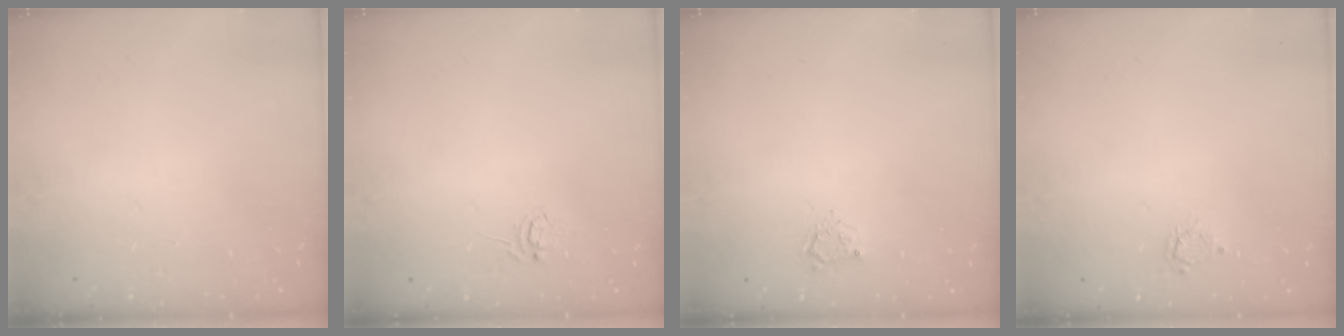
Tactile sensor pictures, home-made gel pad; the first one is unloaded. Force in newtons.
{"total": 3.6, "press": 3.6, "slide": 0.3}
{"total": 3.2, "press": 3.2, "slide": 0.4}
{"total": 2.8, "press": 2.8, "slide": 0.3}